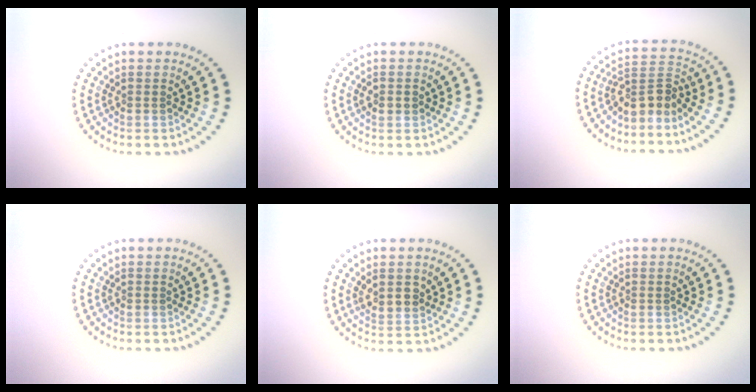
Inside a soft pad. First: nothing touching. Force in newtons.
{"total": 1.3, "press": 1.3, "slide": 0.2}
{"total": 3.2, "press": 2.4, "slide": 2.1}
{"total": 0.0}
{"total": 2.1, "press": 1.9, "slide": 0.9}
{"total": 0.0}